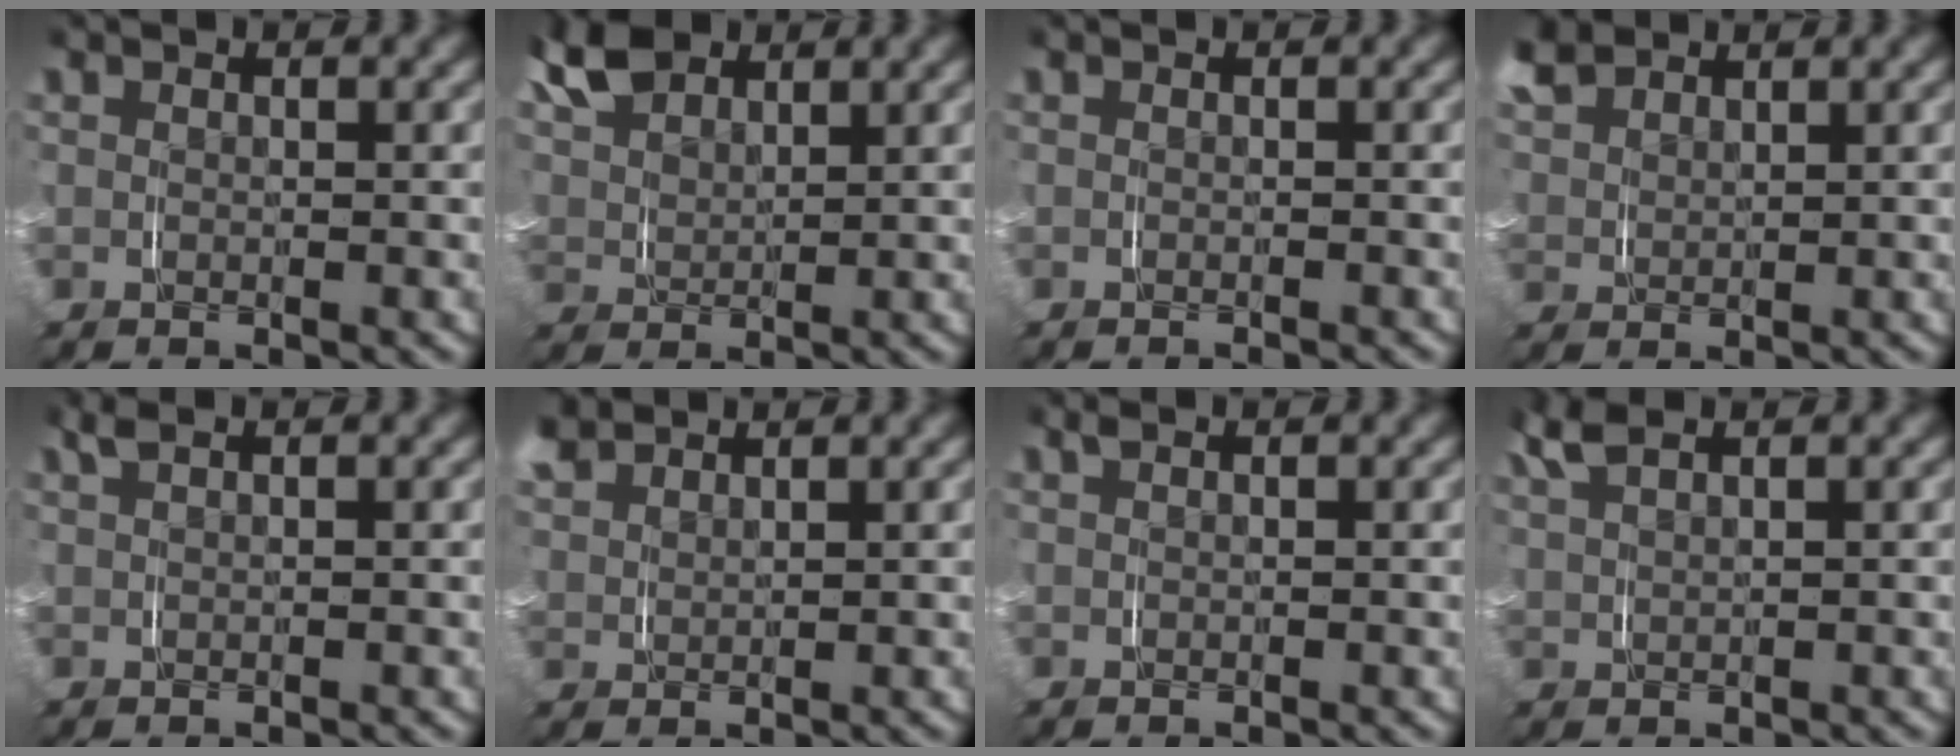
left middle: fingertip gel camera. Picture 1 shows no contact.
{"total": 5.5, "force": [3.1, 3.3, 3.1], "torque": [-0.086, -0.004, 0.062]}
{"total": 0.8, "force": [-0.8, -0.1, 0.1], "torque": [-0.003, 0.001, -0.015]}
{"total": 2.5, "force": [2.1, 1.1, 0.9], "torque": [-0.039, 0.002, 0.045]}
{"total": 0.9, "force": [0.7, 0.2, 0.6], "torque": [-0.018, 0.006, 0.012]}
{"total": 1.8, "force": [1.7, 0.5, 0.4], "torque": [-0.020, 0.003, 0.038]}
{"total": 0.0}
{"total": 2.2, "force": [1.8, 0.6, 1.1], "torque": [-0.038, 0.005, 0.035]}